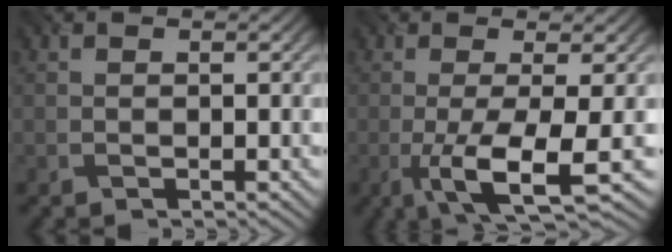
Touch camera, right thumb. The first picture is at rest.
{"total": 7.6, "force": [-2.2, 1.4, 7.2], "torque": [-0.121, -0.002, -0.046]}